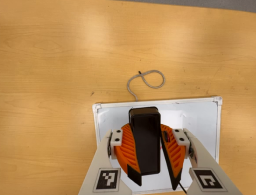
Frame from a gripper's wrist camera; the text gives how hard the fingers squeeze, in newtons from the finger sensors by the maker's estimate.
{"total": 12.4, "left": 11.5, "right": 13.3}